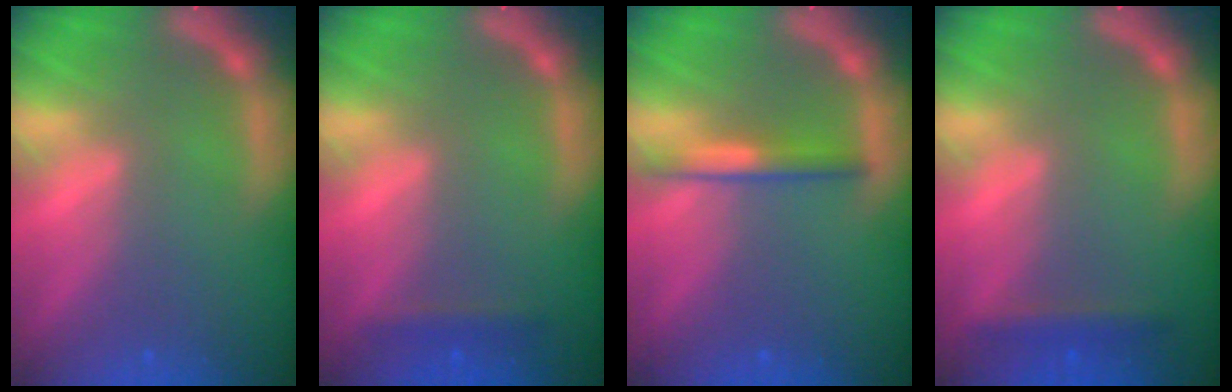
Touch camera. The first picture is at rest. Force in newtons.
{"total": 1.4}
{"total": 2.5}
{"total": 1.9}